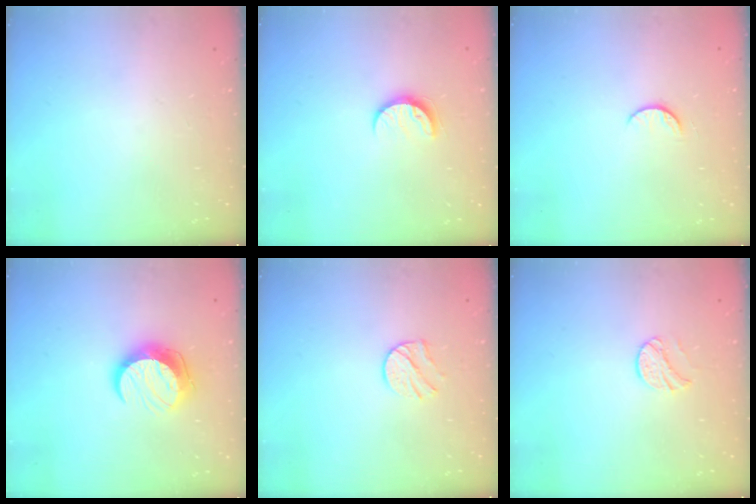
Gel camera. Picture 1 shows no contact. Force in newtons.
{"total": 7.7, "press": 7.6, "slide": 0.6}
{"total": 5.2, "press": 5.2, "slide": 0.6}
{"total": 11.4, "press": 11.4, "slide": 0.6}
{"total": 7.9, "press": 7.8, "slide": 0.6}
{"total": 8.0, "press": 7.9, "slide": 0.6}